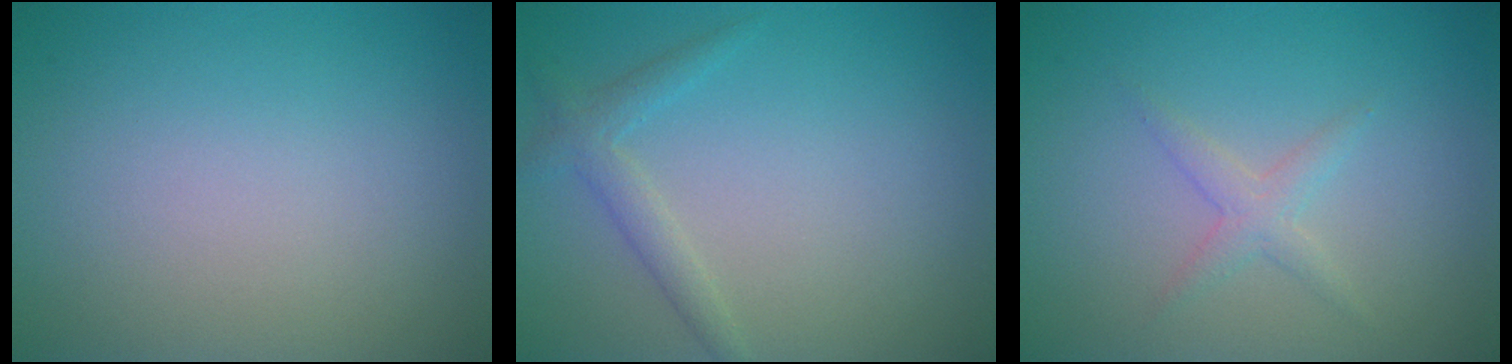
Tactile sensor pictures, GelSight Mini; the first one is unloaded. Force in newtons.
{"total": 1.9, "press": 1.9, "slide": 0.2}
{"total": 1.6, "press": 1.6, "slide": 0.1}